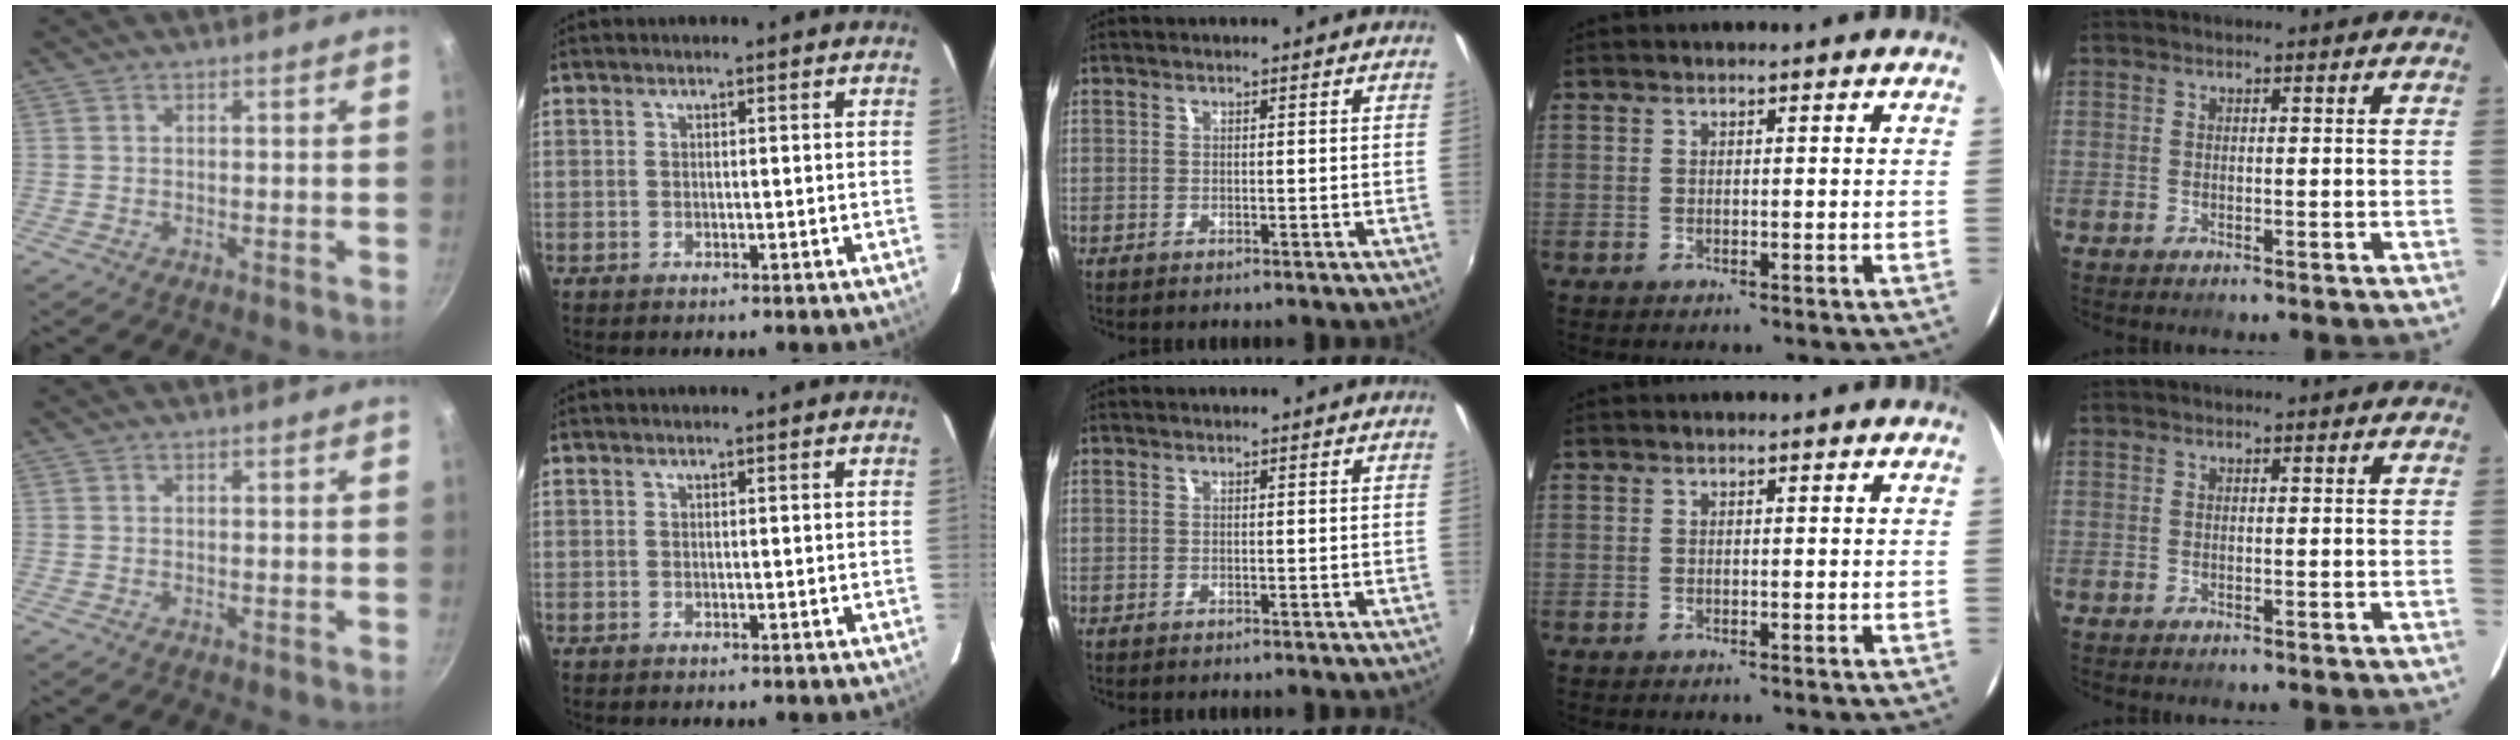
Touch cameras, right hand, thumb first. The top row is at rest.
{}